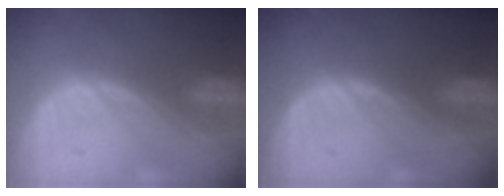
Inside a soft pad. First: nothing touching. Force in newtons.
{"total": 0.5, "press": 0.4, "slide": 0.4}